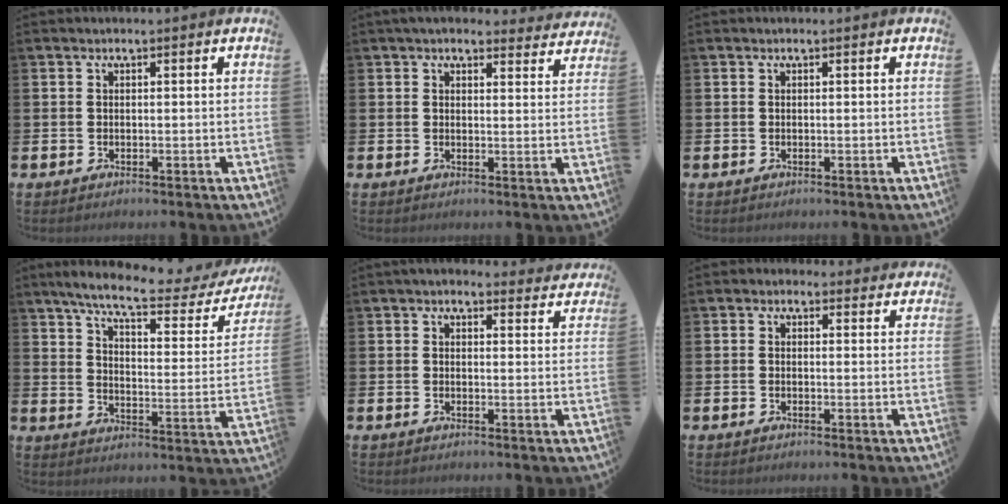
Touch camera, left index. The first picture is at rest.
{"total": 4.0, "force": [3.8, 1.2, 0.8], "torque": [-0.009, -0.020, 0.067]}
{"total": 0.0}
{"total": 8.2, "force": [6.9, 1.2, 4.2], "torque": [-0.101, -0.040, 0.111]}
{"total": 2.6, "force": [2.5, 0.8, 0.4], "torque": [0.002, -0.013, 0.041]}
{"total": 1.1, "force": [0.9, 0.7, 0.1], "torque": [0.003, 0.002, 0.013]}